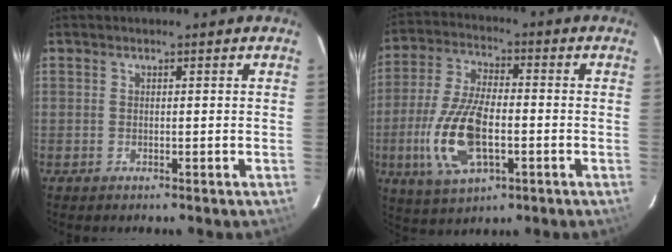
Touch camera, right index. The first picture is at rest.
{"total": 14.8, "force": [-3.7, 6.5, 12.8], "torque": [-0.275, -0.006, -0.066]}